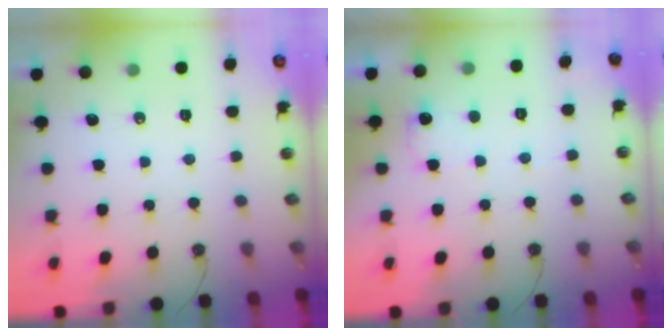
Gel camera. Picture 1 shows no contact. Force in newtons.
{"total": 6.5, "press": 6.4, "slide": 1.4}